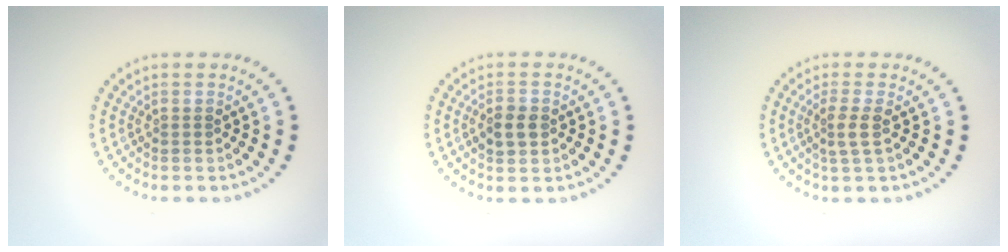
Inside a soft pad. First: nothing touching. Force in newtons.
{"total": 2.2, "press": 2.2, "slide": 0.2}
{"total": 1.9, "press": 1.5, "slide": 1.2}